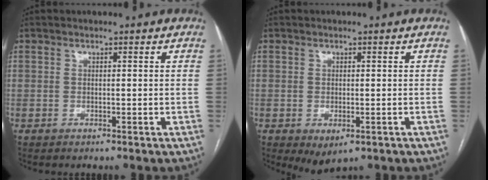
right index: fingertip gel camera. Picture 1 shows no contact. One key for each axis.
{"total": 3.5, "fx": -1.5, "fy": 1.8, "fz": 2.6, "tx": -0.034, "ty": -0.007, "tz": -0.008}